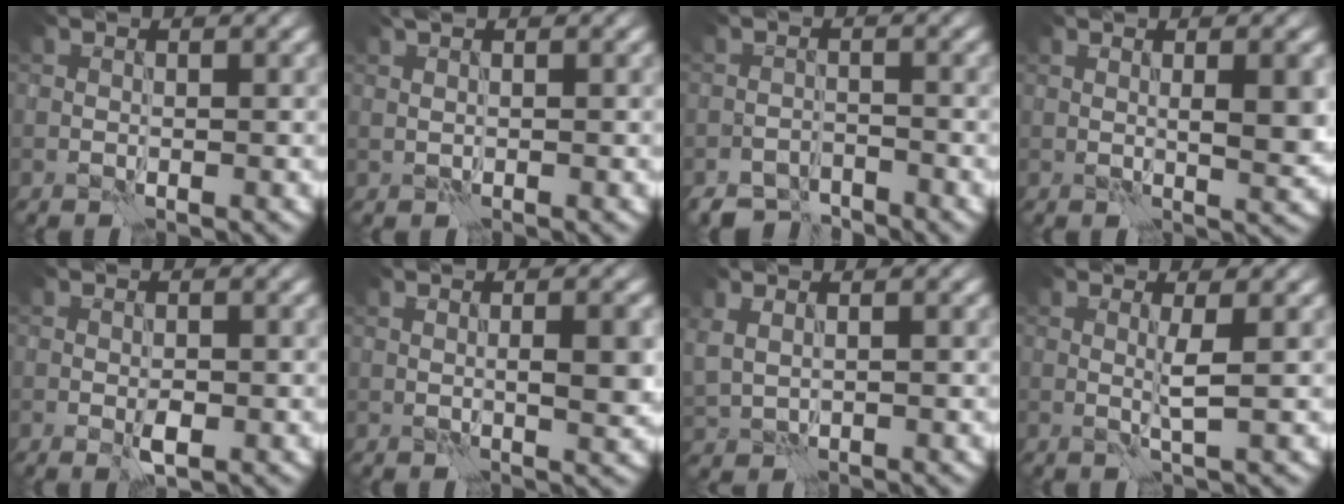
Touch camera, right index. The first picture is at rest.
{"total": 0.8, "force": [0.6, 0.1, 0.5], "torque": [-0.018, 0.004, 0.010]}
{"total": 3.1, "force": [-3.0, 0.8, 0.2], "torque": [0.004, 0.000, -0.059]}
{"total": 3.2, "force": [0.4, 0.6, 3.1], "torque": [-0.050, -0.002, 0.008]}
{"total": 1.5, "force": [-0.4, 0.6, 1.3], "torque": [-0.022, 0.001, -0.008]}
{"total": 2.9, "force": [0.1, 0.6, 2.9], "torque": [-0.049, 0.000, 0.003]}
{"total": 1.6, "force": [0.8, 0.8, 1.1], "torque": [-0.031, 0.001, 0.024]}
{"total": 1.6, "force": [0.3, -0.1, 1.6], "torque": [-0.037, 0.000, 0.003]}